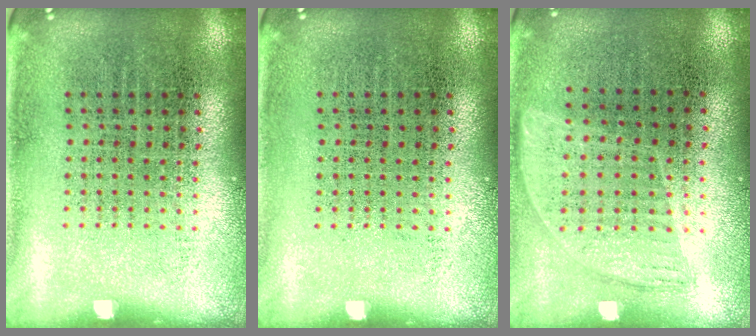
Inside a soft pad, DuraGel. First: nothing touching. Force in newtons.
{"total": 0.0}
{"total": 1.0, "press": 0.8, "slide": 0.5}